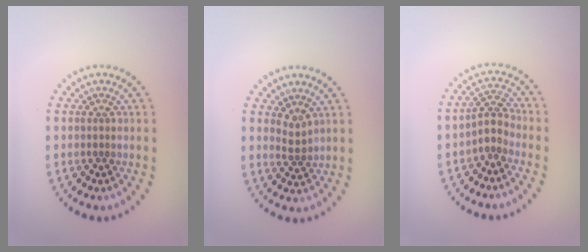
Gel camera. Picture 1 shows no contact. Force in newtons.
{"total": 1.5, "press": 1.0, "slide": 1.1}
{"total": 2.1, "press": 1.6, "slide": 1.4}